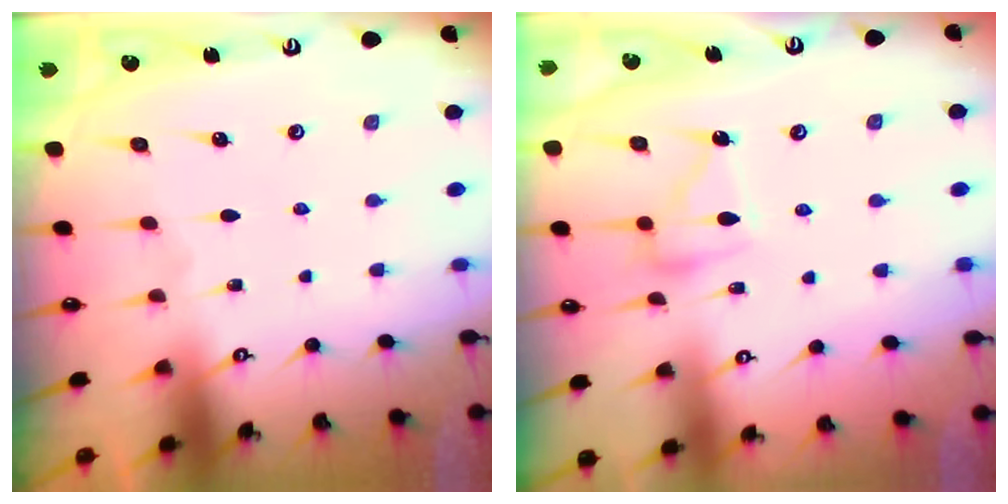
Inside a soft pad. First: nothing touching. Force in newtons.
{"total": 10.7, "press": 10.7, "slide": 0.8}